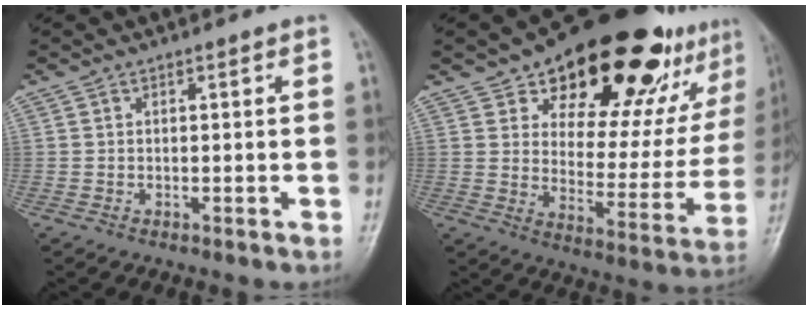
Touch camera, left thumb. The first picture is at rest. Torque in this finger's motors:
{"motor_torque": [0.61, 0.44, 1.45, -1.32, 0.13]}